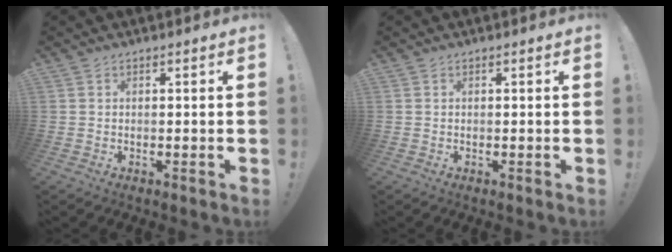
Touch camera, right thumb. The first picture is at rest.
{"total": 0.0}